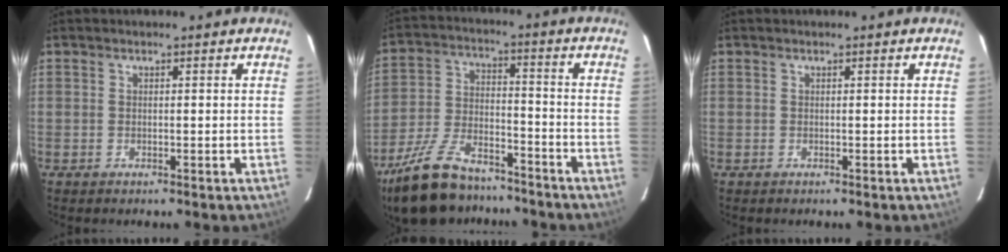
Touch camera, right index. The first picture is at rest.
{"total": 19.3, "force": [-15.0, 7.7, 9.4], "torque": [-0.202, -0.011, -0.248]}
{"total": 0.0}